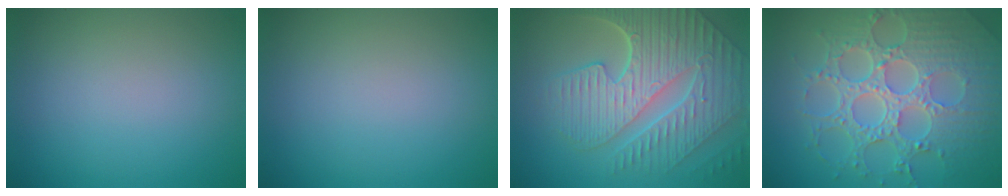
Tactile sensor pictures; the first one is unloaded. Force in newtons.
{"total": 0.0}
{"total": 9.8, "press": 6.5, "slide": 7.3}
{"total": 8.3, "press": 6.1, "slide": 5.6}